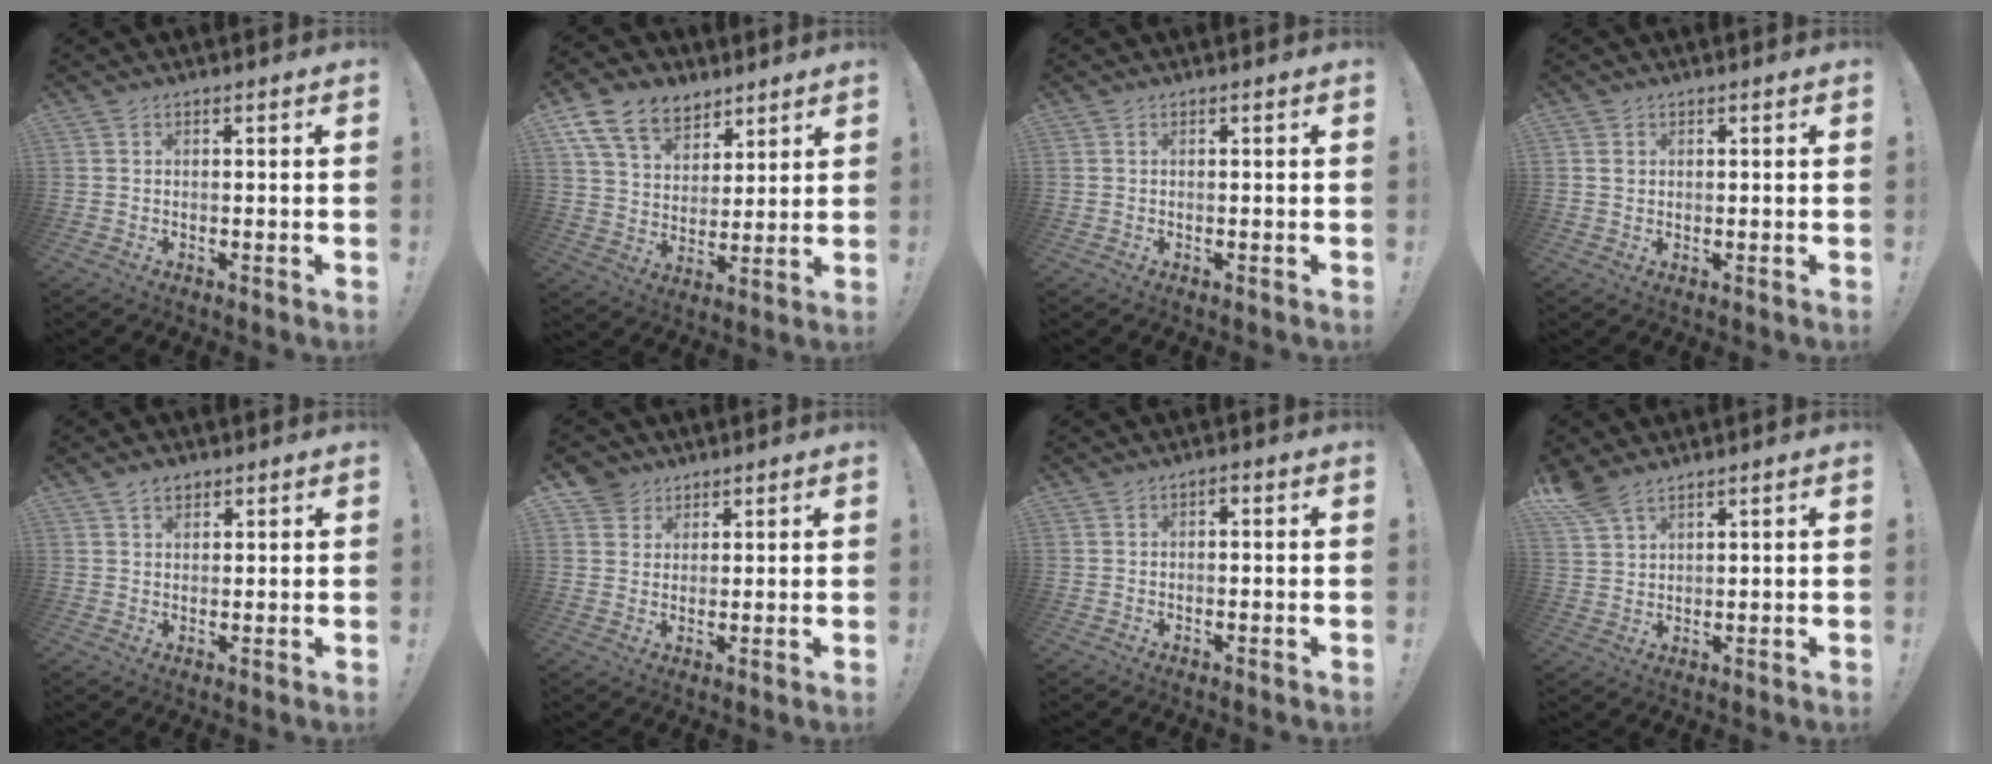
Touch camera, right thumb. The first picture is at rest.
{"total": 14.4, "force": [8.9, 9.5, 6.1], "torque": [-0.109, -0.049, 0.173]}
{"total": 0.0}
{"total": 1.5, "force": [0.6, 1.3, 0.4], "torque": [0.001, 0.001, 0.009]}
{"total": 3.0, "force": [2.0, 1.9, 1.1], "torque": [-0.017, -0.006, 0.037]}
{"total": 4.8, "force": [3.3, 3.5, 0.3], "torque": [-0.004, -0.020, 0.063]}
{"total": 0.9, "force": [-0.6, 0.5, 0.5], "torque": [-0.013, 0.007, -0.011]}
{"total": 6.6, "force": [5.2, 2.4, 3.2], "torque": [-0.060, -0.026, 0.102]}